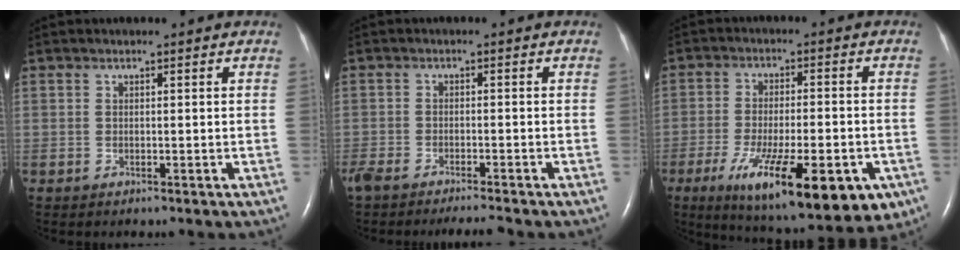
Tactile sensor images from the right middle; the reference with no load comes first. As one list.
[{"total": 6.8, "force": [-6.0, 0.7, 3.2], "torque": [-0.058, -0.011, -0.100]}, {"total": 19.7, "force": [-9.5, 5.5, 16.3], "torque": [-0.227, -0.034, -0.137]}]